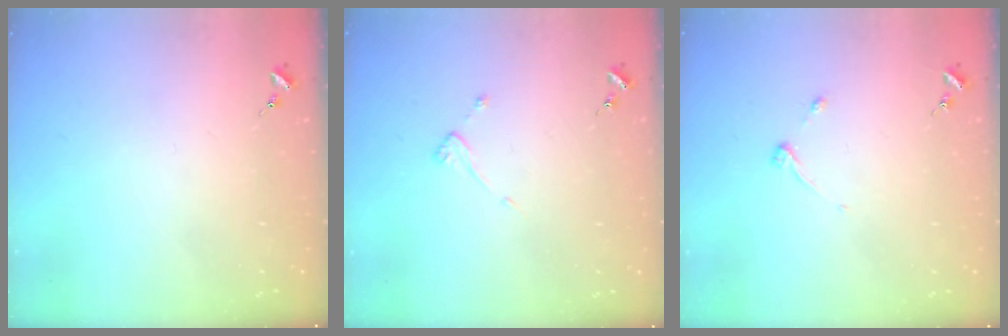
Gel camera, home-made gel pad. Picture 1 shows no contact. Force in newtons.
{"total": 3.6, "press": 3.6, "slide": 0.3}
{"total": 3.8, "press": 3.8, "slide": 0.5}